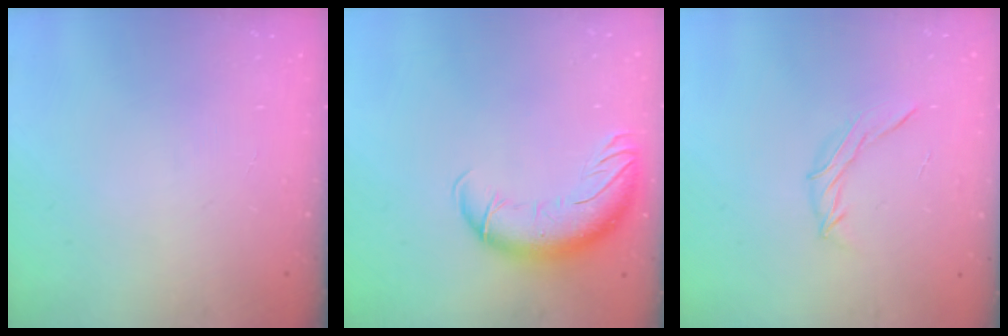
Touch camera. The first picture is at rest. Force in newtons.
{"total": 14.0, "press": 13.5, "slide": 3.7}
{"total": 7.2, "press": 7.0, "slide": 1.8}